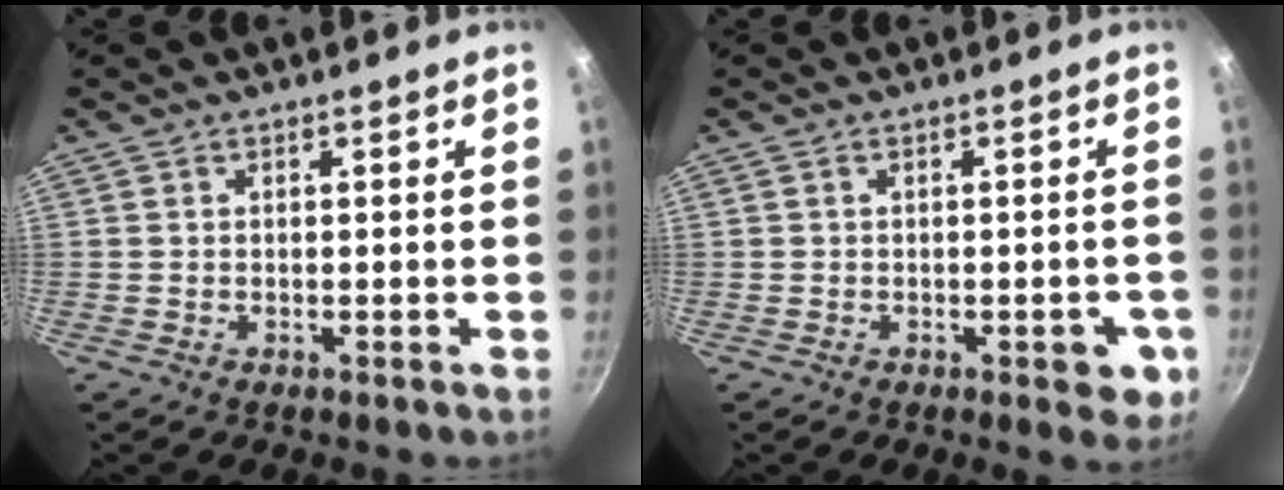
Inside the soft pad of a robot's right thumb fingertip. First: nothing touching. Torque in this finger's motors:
{"motor_torque": [0.83, 0.99, -0.17, 0.05, 0.09]}